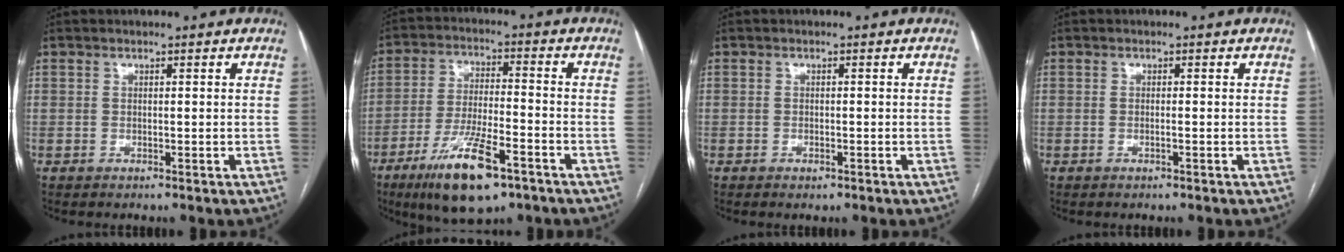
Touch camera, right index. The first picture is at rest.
{"total": 13.3, "force": [-7.8, 3.1, 10.3], "torque": [-0.199, -0.019, -0.131]}
{"total": 0.9, "force": [-0.6, 0.3, 0.6], "torque": [-0.010, -0.001, -0.004]}
{"total": 0.5, "force": [-0.2, -0.1, 0.5], "torque": [-0.010, 0.000, -0.004]}